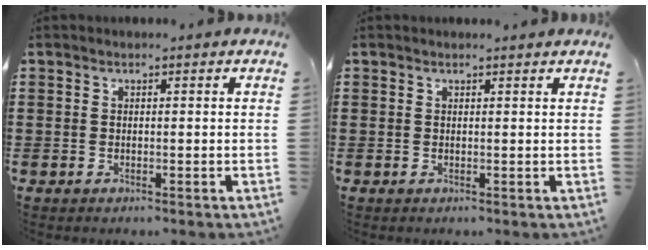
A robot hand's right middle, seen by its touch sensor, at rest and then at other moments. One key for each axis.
{"total": 0.0}